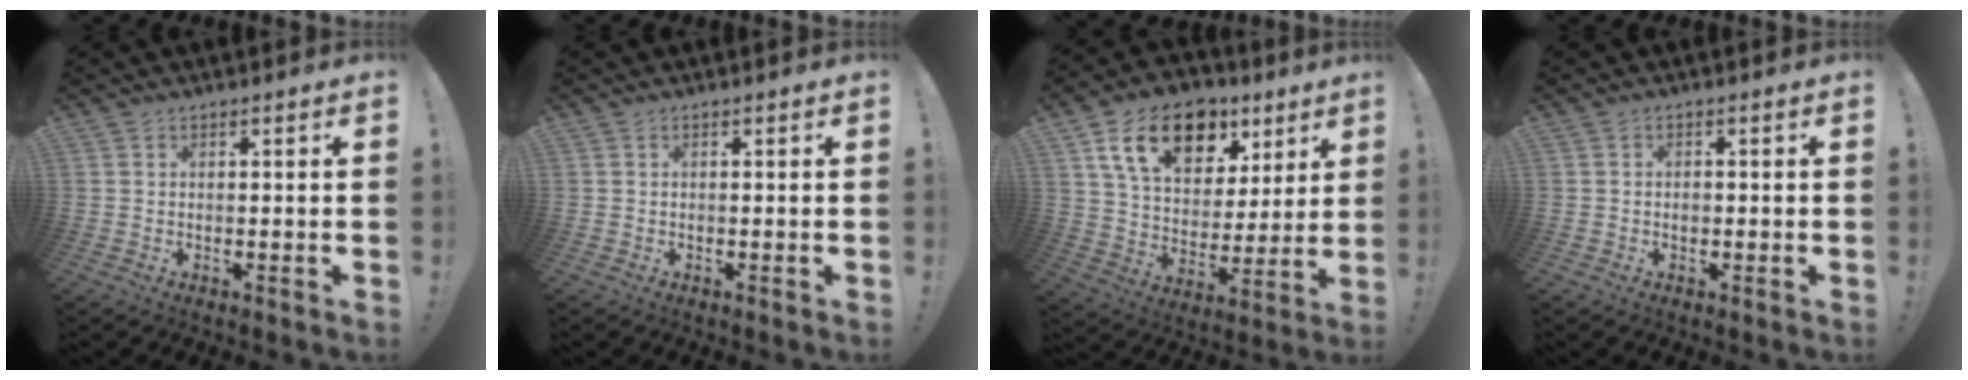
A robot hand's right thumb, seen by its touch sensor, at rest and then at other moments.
{"total": 0.0}
{"total": 18.8, "force": [9.9, 11.8, 10.7], "torque": [-0.177, -0.041, 0.180]}
{"total": 1.4, "force": [-0.4, 1.2, 0.7], "torque": [0.005, -0.001, -0.011]}